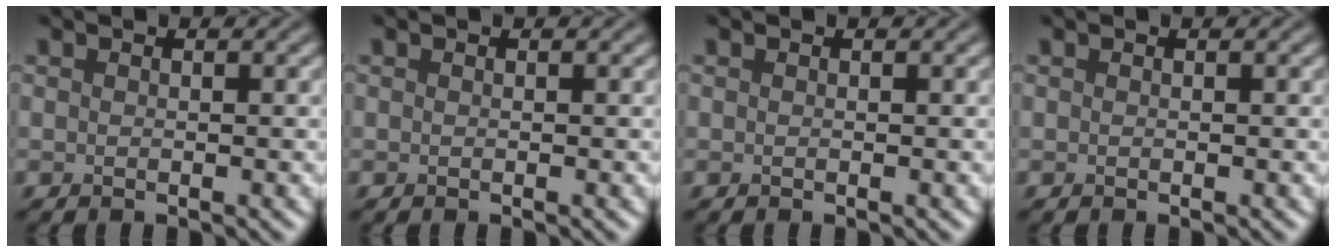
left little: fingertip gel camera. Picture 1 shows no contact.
{"total": 0.0}
{"total": 0.0}
{"total": 0.0}